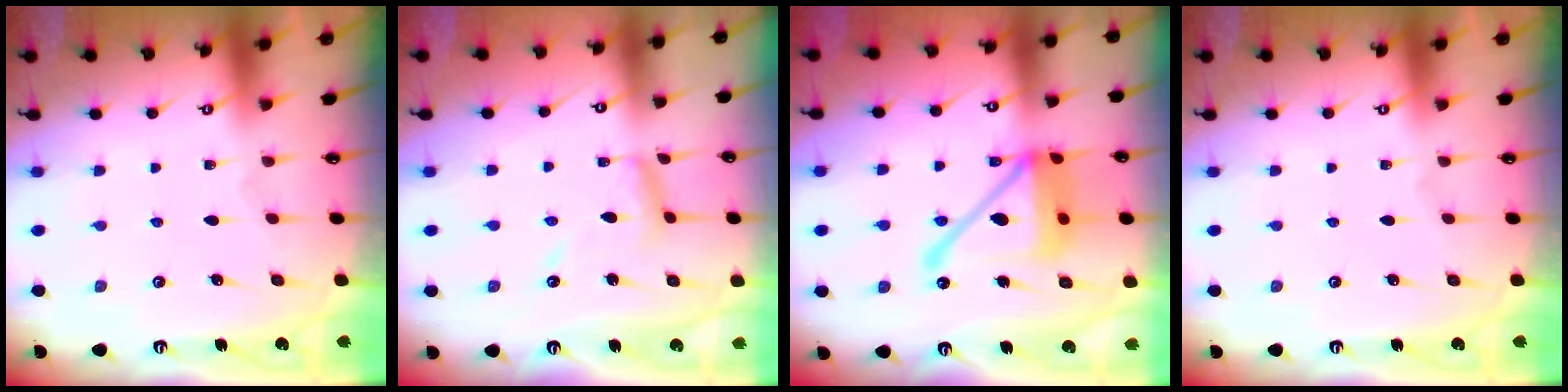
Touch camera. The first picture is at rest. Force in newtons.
{"total": 8.6, "press": 8.6, "slide": 0.6}
{"total": 18.5, "press": 18.4, "slide": 1.9}
{"total": 0.0}